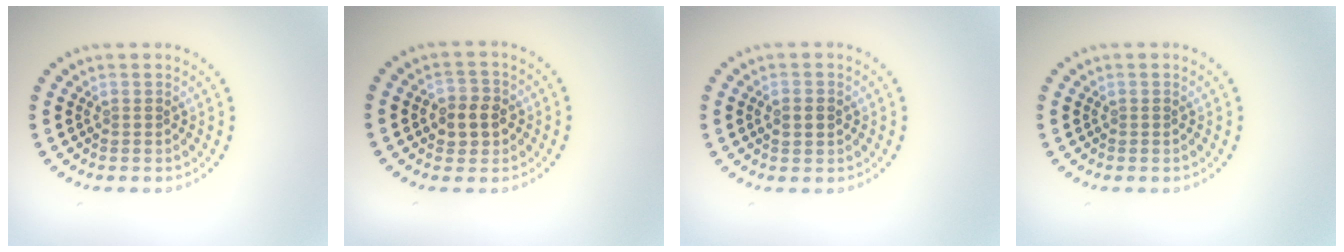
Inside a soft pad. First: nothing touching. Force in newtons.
{"total": 2.7, "press": 2.6, "slide": 0.6}
{"total": 2.1, "press": 2.1, "slide": 0.2}
{"total": 0.0}